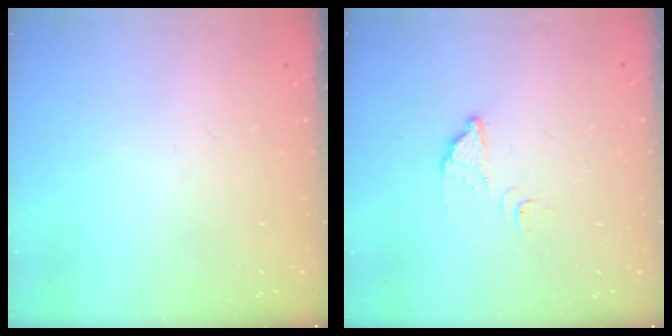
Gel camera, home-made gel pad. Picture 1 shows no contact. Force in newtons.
{"total": 2.7, "press": 2.7, "slide": 0.3}